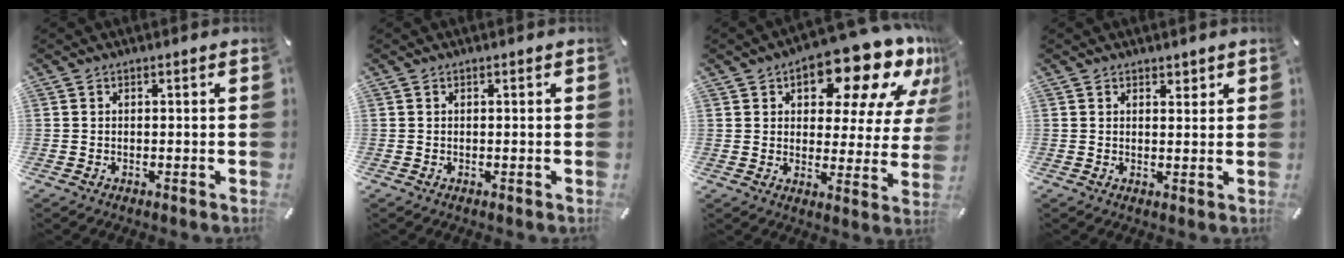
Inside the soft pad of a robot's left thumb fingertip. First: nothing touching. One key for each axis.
{"total": 0.0}
{"total": 18.6, "fx": 12.9, "fy": 8.1, "fz": 10.6, "tx": -0.143, "ty": -0.093, "tz": 0.212}
{"total": 1.9, "fx": 1.4, "fy": 1.3, "fz": 0.2, "tx": 0.011, "ty": -0.006, "tz": 0.023}